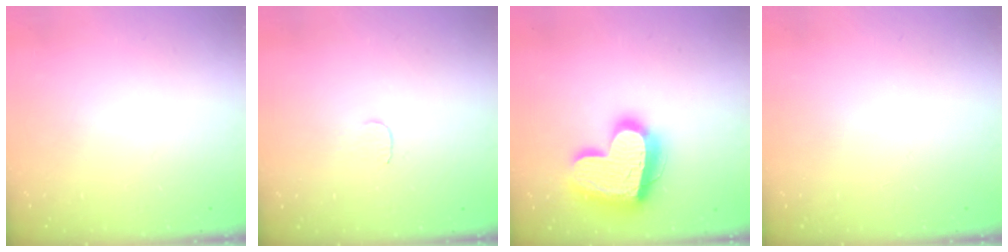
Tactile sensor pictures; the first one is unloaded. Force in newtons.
{"total": 3.0, "press": 3.0, "slide": 0.3}
{"total": 19.9, "press": 19.9, "slide": 1.1}
{"total": 0.0}